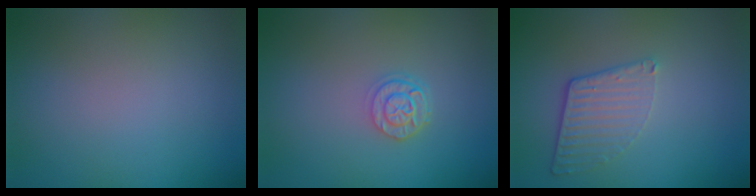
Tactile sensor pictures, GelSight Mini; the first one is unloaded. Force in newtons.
{"total": 2.3, "press": 1.9, "slide": 1.4}
{"total": 3.2, "press": 2.7, "slide": 1.6}